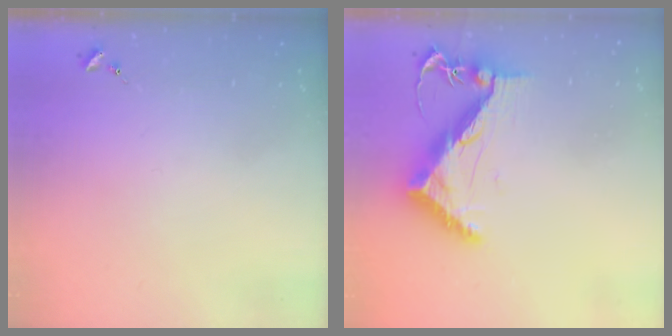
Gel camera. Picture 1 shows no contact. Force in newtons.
{"total": 10.7, "press": 10.6, "slide": 1.3}